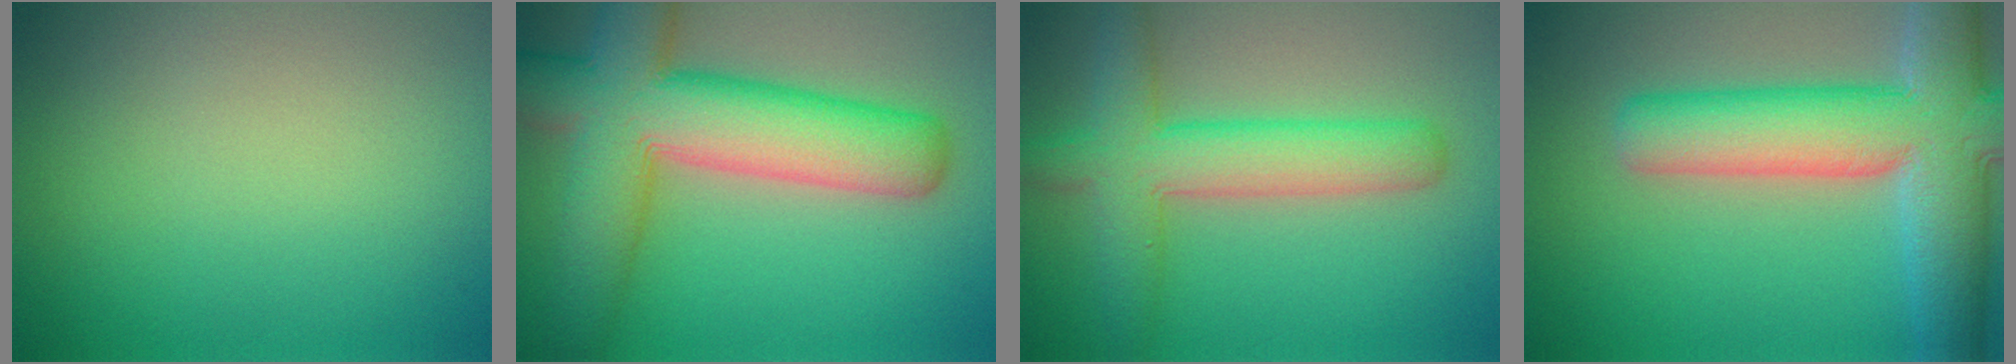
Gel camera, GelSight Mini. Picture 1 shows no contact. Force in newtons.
{"total": 11.9, "press": 11.9, "slide": 0.6}
{"total": 6.2, "press": 6.2, "slide": 0.3}
{"total": 10.0, "press": 10.0, "slide": 0.6}